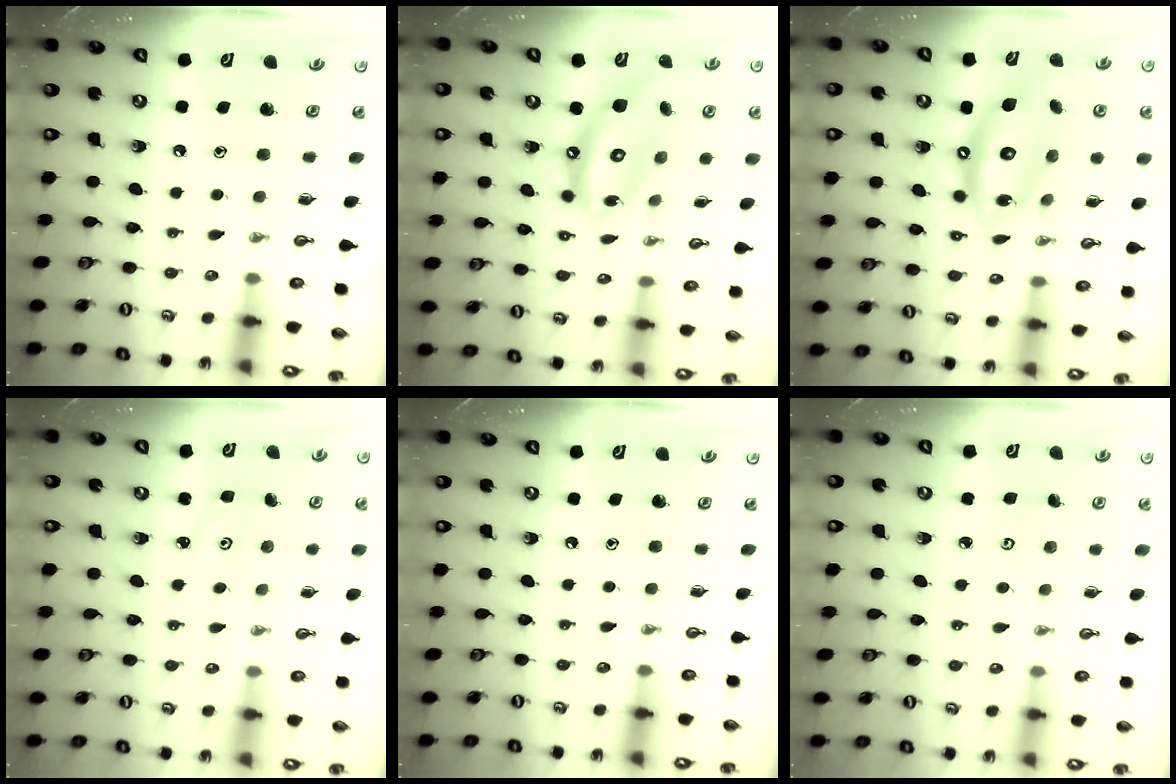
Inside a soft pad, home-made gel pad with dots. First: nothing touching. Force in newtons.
{"total": 13.9, "press": 13.8, "slide": 1.3}
{"total": 15.7, "press": 15.6, "slide": 1.4}
{"total": 3.1, "press": 3.1, "slide": 0.3}
{"total": 0.0}
{"total": 2.8, "press": 2.8, "slide": 0.3}